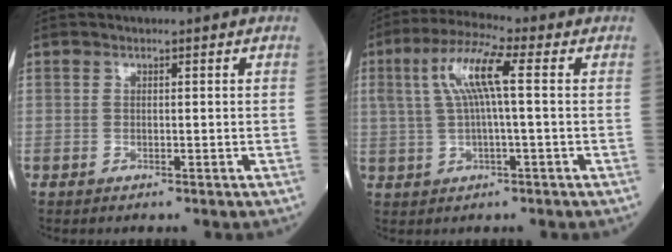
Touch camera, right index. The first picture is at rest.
{"total": 8.6, "force": [1.8, 0.9, 8.4], "torque": [-0.174, 0.023, 0.033]}